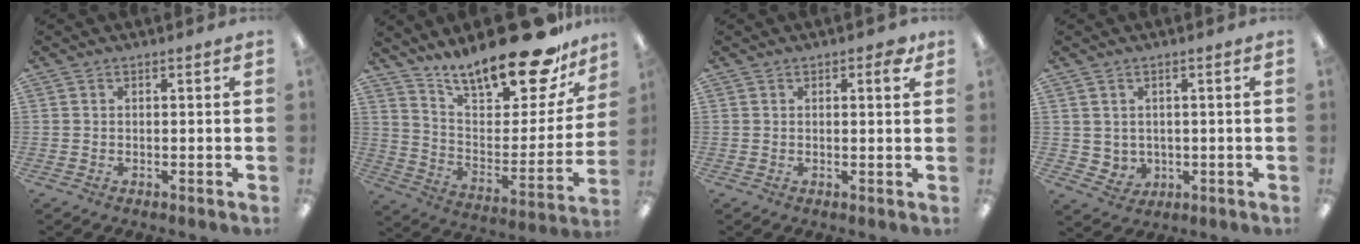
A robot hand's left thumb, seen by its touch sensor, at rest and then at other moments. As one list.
[{"total": 22.2, "force": [17.9, 6.7, 11.2], "torque": [-0.179, -0.125, 0.307]}, {"total": 1.9, "force": [1.1, 0.7, 1.4], "torque": [-0.013, -0.003, 0.014]}, {"total": 3.3, "force": [1.7, 2.8, 0.1], "torque": [-0.013, -0.006, 0.032]}]